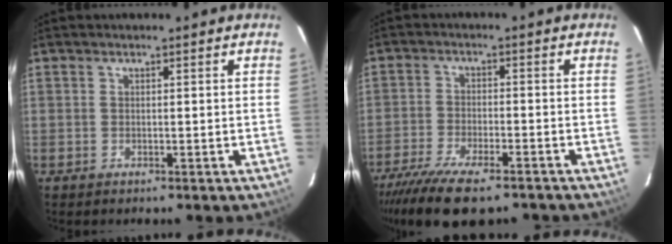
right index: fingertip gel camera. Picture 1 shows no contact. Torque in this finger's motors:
{"motor_torque": [1.39, -0.75, 0.69, 0.17]}